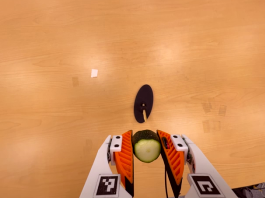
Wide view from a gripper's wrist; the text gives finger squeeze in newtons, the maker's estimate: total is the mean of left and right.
{"total": 10.0, "left": 8.8, "right": 11.3}